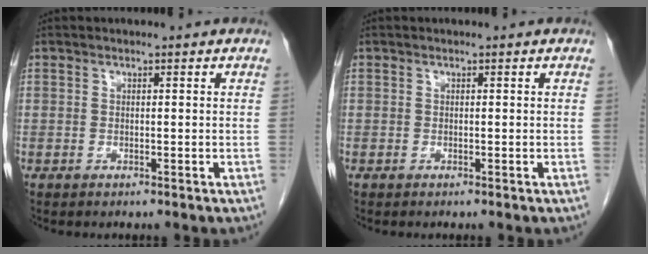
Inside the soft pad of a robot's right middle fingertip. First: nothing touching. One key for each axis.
{"total": 0.0}